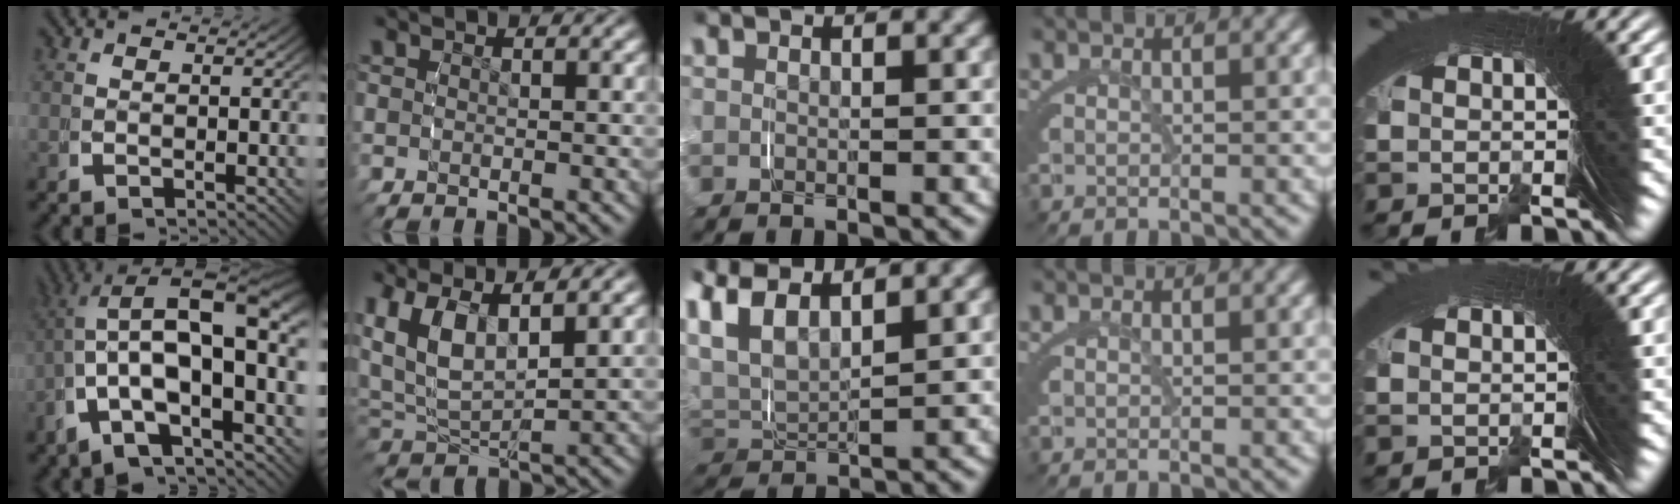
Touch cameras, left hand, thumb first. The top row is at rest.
{"thumb": {"total": 12.5, "force": [1.1, 7.1, 10.2], "torque": [-0.174, -0.014, 0.018]}, "index": {"total": 8.1, "force": [2.7, 5.5, 5.3], "torque": [-0.149, -0.015, 0.056]}, "middle": {"total": 7.5, "force": [2.3, 5.6, 4.5], "torque": [-0.150, -0.016, 0.041]}}